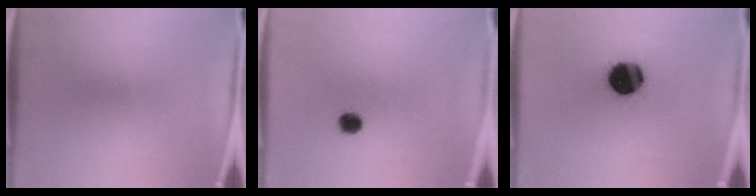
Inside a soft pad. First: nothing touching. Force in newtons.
{"total": 2.8}
{"total": 16.9}